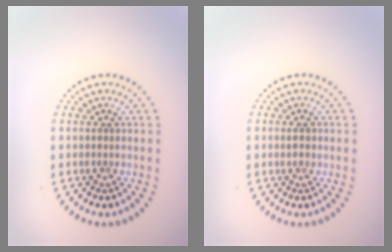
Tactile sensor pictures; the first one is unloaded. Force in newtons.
{"total": 0.9, "press": 0.9, "slide": 0.2}